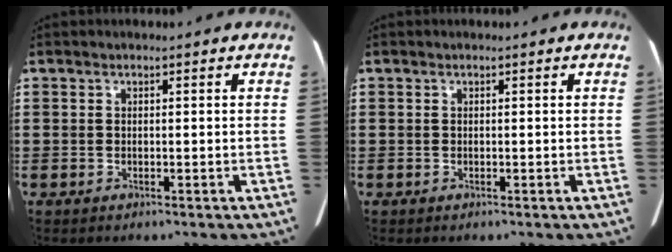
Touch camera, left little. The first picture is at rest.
{"total": 0.0}